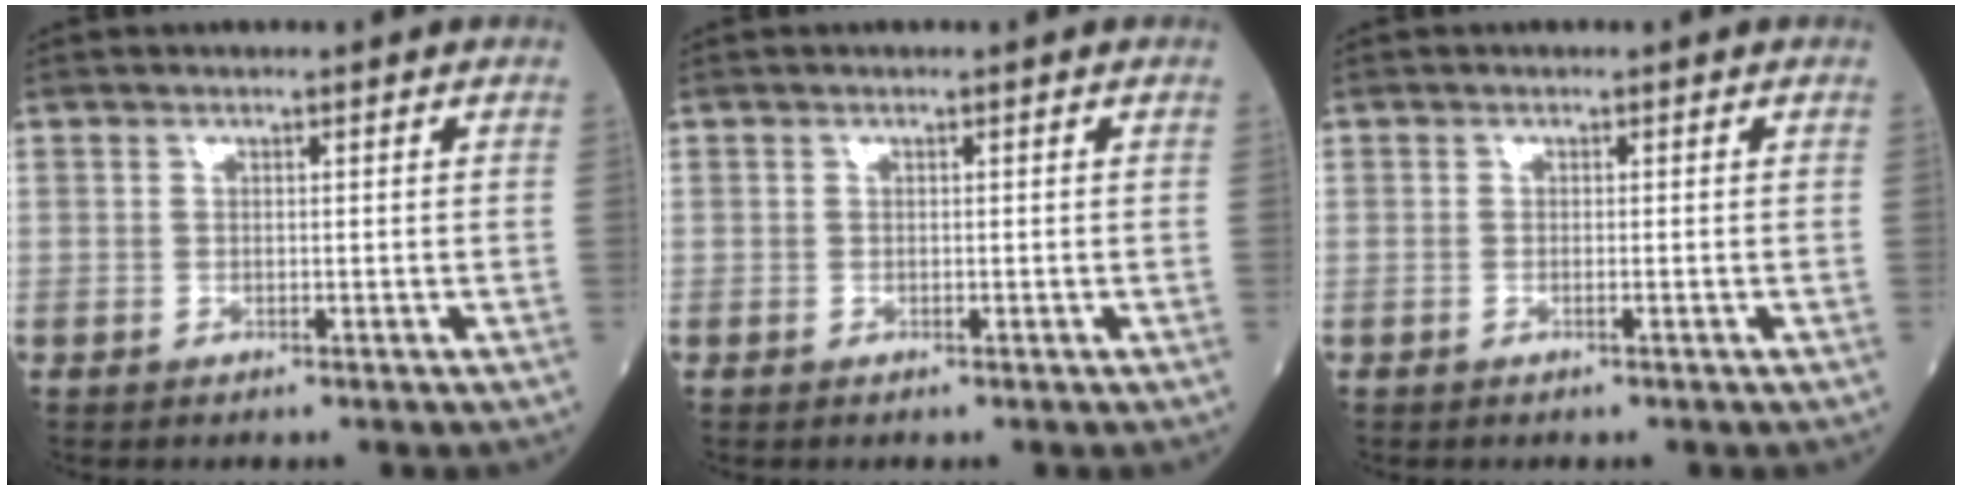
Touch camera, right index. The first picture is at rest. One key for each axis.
{"total": 0.0}
{"total": 0.0}